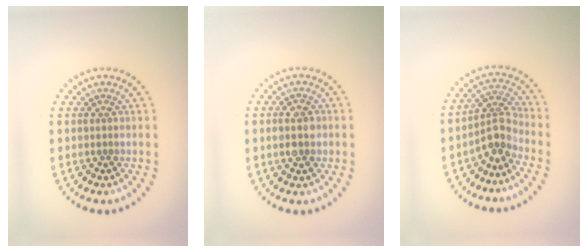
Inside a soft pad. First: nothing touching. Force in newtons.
{"total": 2.1, "press": 2.1, "slide": 0.2}
{"total": 2.9, "press": 2.2, "slide": 1.9}